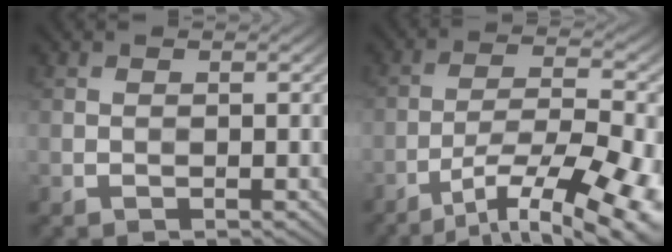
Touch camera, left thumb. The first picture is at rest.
{"total": 15.5, "force": [-9.5, 4.2, 11.4], "torque": [-0.185, -0.021, -0.127]}